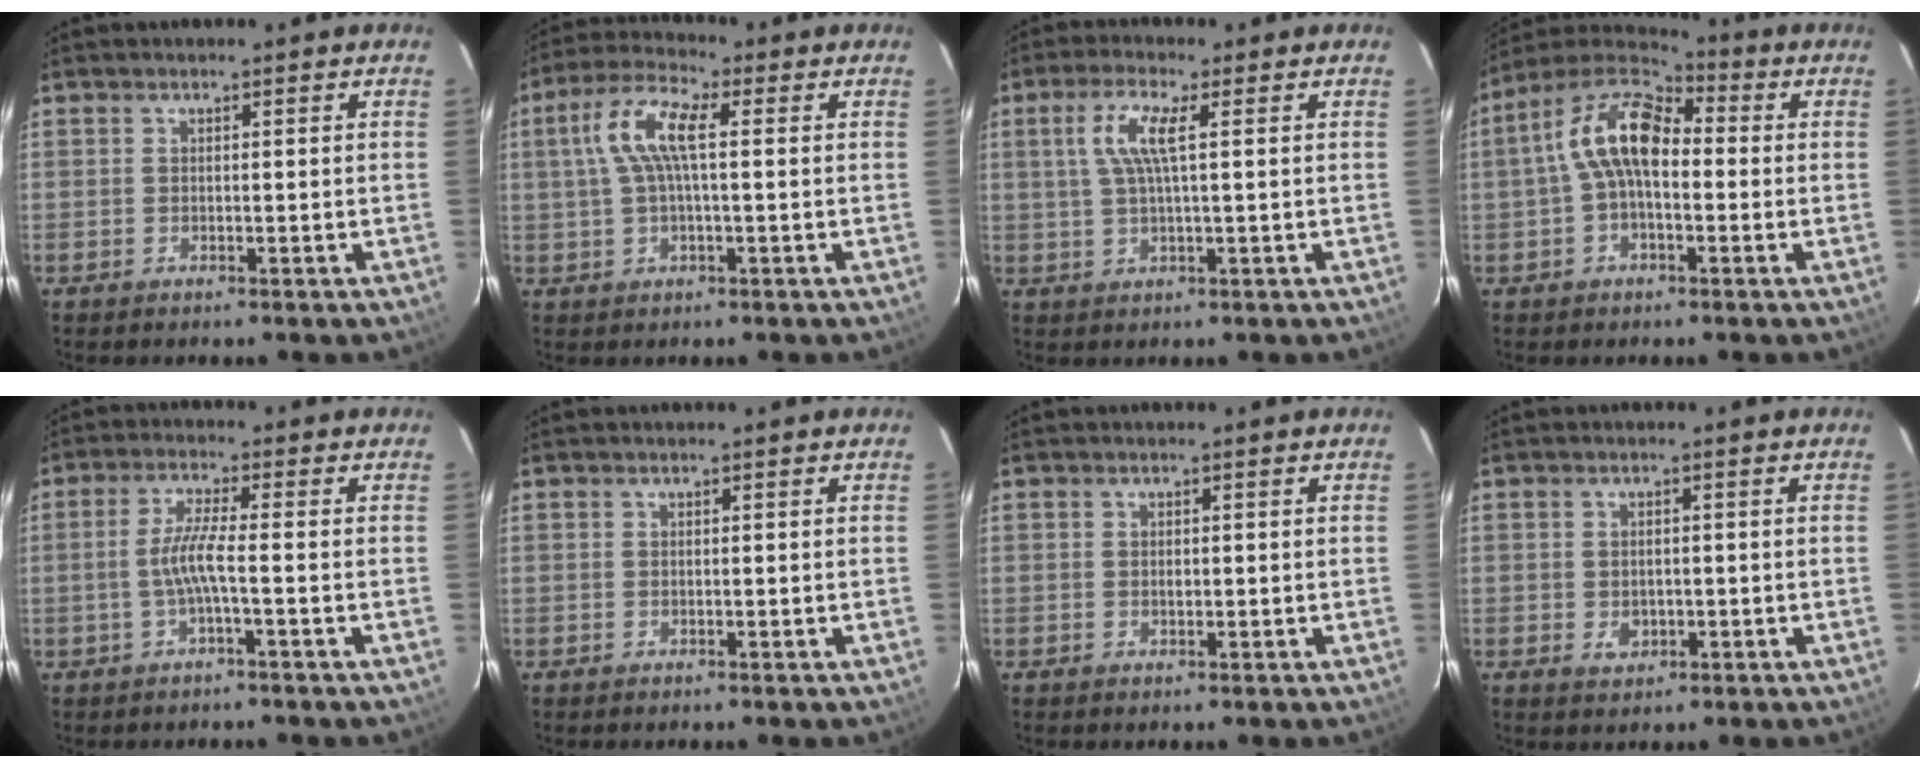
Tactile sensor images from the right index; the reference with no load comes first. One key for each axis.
{"total": 8.5, "fx": 1.3, "fy": 2.5, "fz": 8.0, "tx": -0.165, "ty": 0.019, "tz": 0.026}
{"total": 6.1, "fx": 1.6, "fy": 0.9, "fz": 5.9, "tx": -0.123, "ty": 0.008, "tz": 0.033}
{"total": 11.5, "fx": 0.1, "fy": 6.0, "fz": 9.9, "tx": -0.195, "ty": 0.033, "tz": -0.008}
{"total": 3.7, "fx": -1.5, "fy": -0.2, "fz": 3.4, "tx": -0.075, "ty": 0.005, "tz": -0.029}
{"total": 0.0}
{"total": 0.7, "fx": 0.0, "fy": 0.5, "fz": 0.5, "tx": -0.006, "ty": 0.000, "tz": 0.000}
{"total": 2.9, "fx": -0.7, "fy": 2.4, "fz": 1.6, "tx": -0.029, "ty": 0.000, "tz": -0.005}